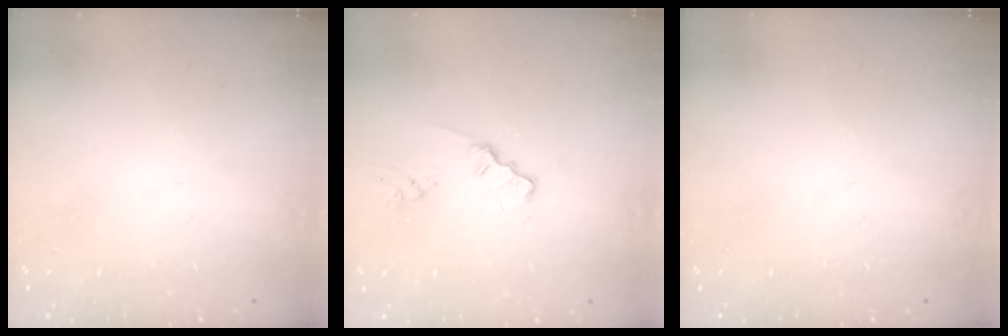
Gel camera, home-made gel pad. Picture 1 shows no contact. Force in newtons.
{"total": 0.9, "press": 0.8, "slide": 0.2}
{"total": 0.0}